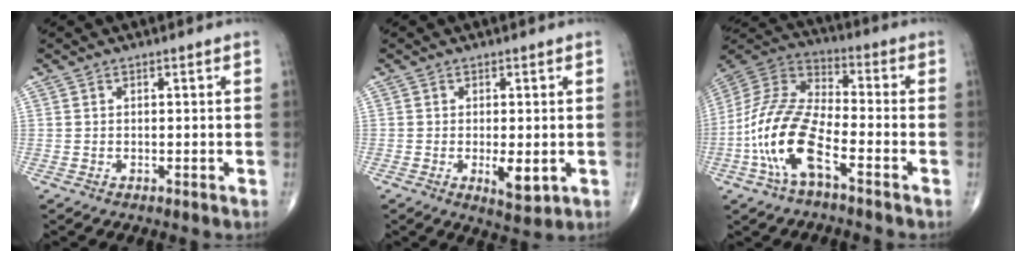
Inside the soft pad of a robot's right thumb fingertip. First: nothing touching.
{"total": 4.7, "force": [-0.9, 2.0, 4.2], "torque": [-0.061, -0.012, -0.010]}
{"total": 15.9, "force": [-6.3, 6.2, 13.2], "torque": [-0.282, 0.037, -0.127]}